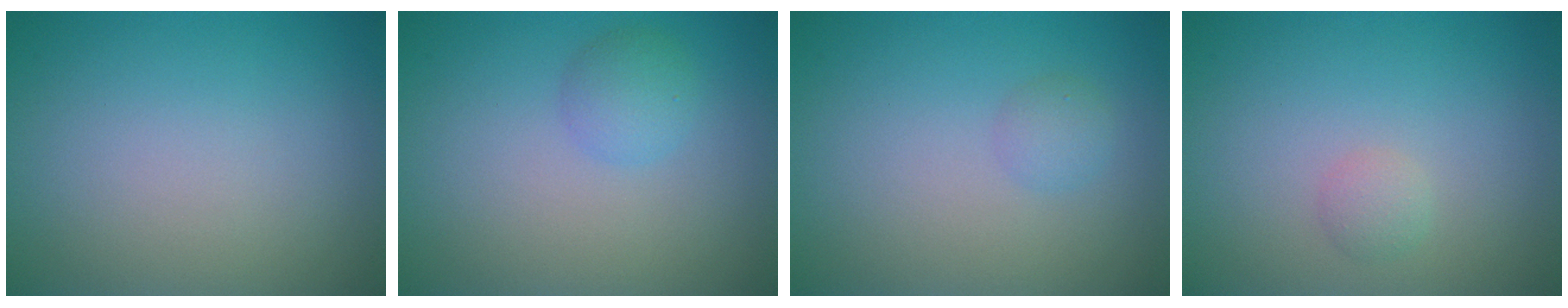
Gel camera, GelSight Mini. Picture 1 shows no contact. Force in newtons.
{"total": 1.8, "press": 1.8, "slide": 0.1}
{"total": 1.2, "press": 1.2, "slide": 0.0}
{"total": 1.0, "press": 1.0, "slide": 0.0}